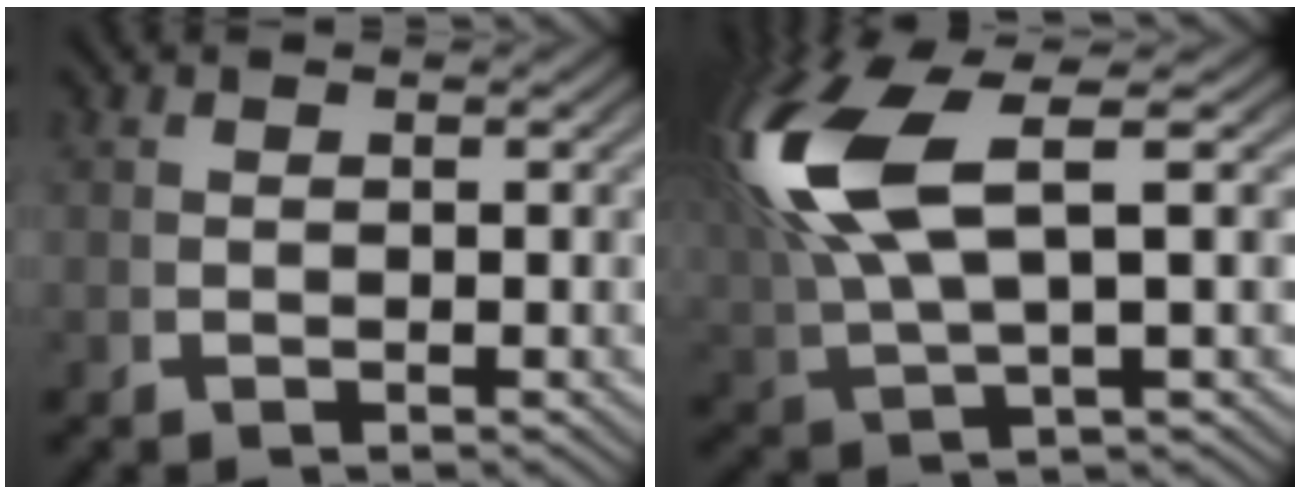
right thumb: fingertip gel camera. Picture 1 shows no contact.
{"total": 10.3, "force": [2.0, 5.7, 8.3], "torque": [-0.189, -0.008, 0.043]}